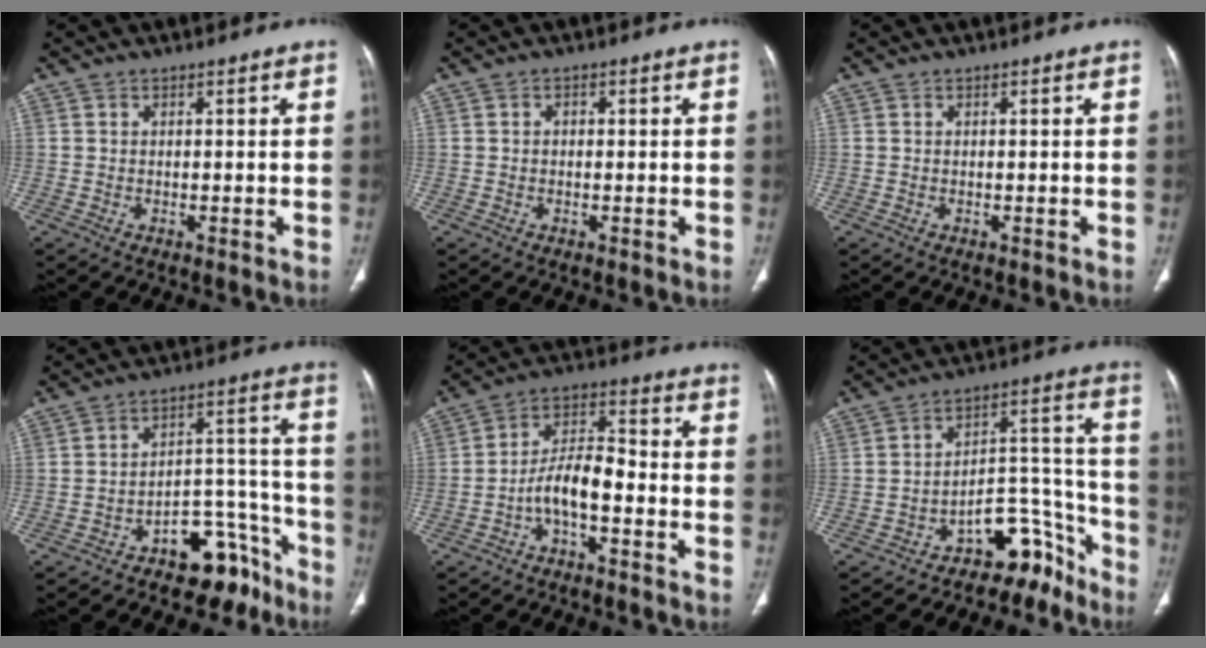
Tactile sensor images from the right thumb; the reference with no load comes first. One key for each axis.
{"total": 0.9, "fx": 0.2, "fy": 0.7, "fz": 0.5, "tx": -0.007, "ty": 0.003, "tz": 0.002}
{"total": 0.0}
{"total": 11.8, "fx": -8.4, "fy": 6.2, "fz": 5.4, "tx": -0.023, "ty": 0.114, "tz": -0.125}
{"total": 8.0, "fx": -3.3, "fy": 3.2, "fz": 6.6, "tx": -0.120, "ty": 0.047, "tz": -0.065}
{"total": 11.5, "fx": -8.7, "fy": 5.8, "fz": 4.8, "tx": -0.014, "ty": 0.134, "tz": -0.136}